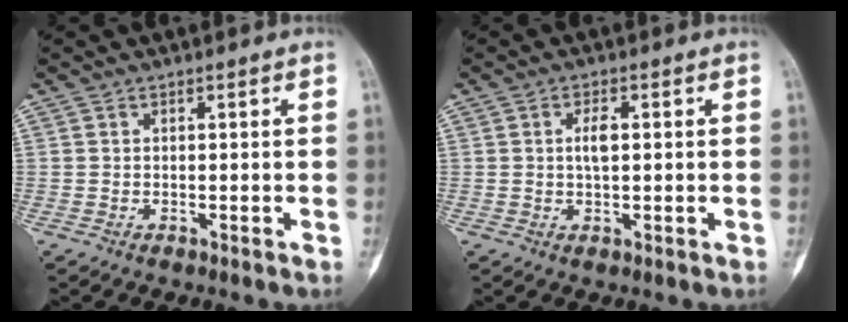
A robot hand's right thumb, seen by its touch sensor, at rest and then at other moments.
{"total": 2.9, "force": [0.4, 1.2, 2.6], "torque": [-0.048, 0.000, 0.005]}